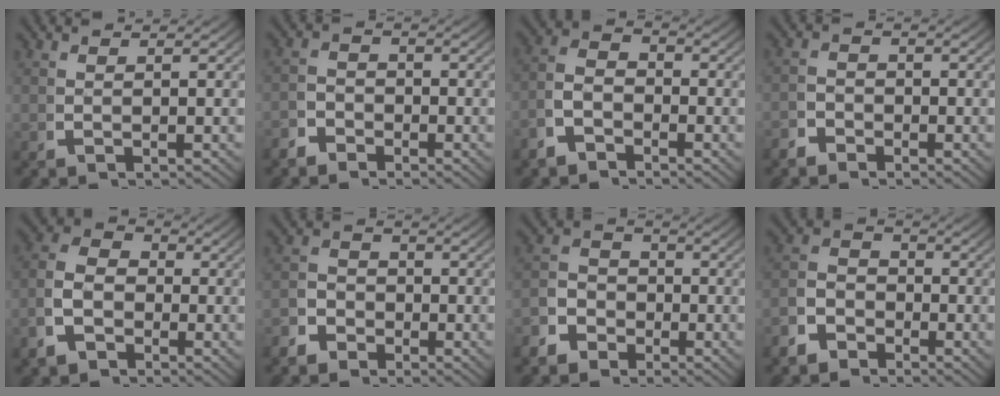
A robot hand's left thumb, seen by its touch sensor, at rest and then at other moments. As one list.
[{"total": 2.4, "force": [-1.9, 1.3, 0.4], "torque": [0.000, -0.013, -0.038]}, {"total": 4.4, "force": [-1.5, 3.2, 2.6], "torque": [-0.052, -0.015, -0.028]}, {"total": 2.0, "force": [-1.7, 1.1, 0.2], "torque": [0.004, -0.010, -0.034]}, {"total": 6.8, "force": [-1.0, 5.4, 3.9], "torque": [-0.076, -0.014, -0.019]}, {"total": 3.3, "force": [-1.8, 2.6, 1.1], "torque": [-0.011, -0.010, -0.035]}, {"total": 5.3, "force": [-1.9, 4.5, 2.2], "torque": [-0.023, -0.007, -0.041]}, {"total": 4.8, "force": [-2.2, 3.8, 2.1], "torque": [-0.027, -0.012, -0.041]}]